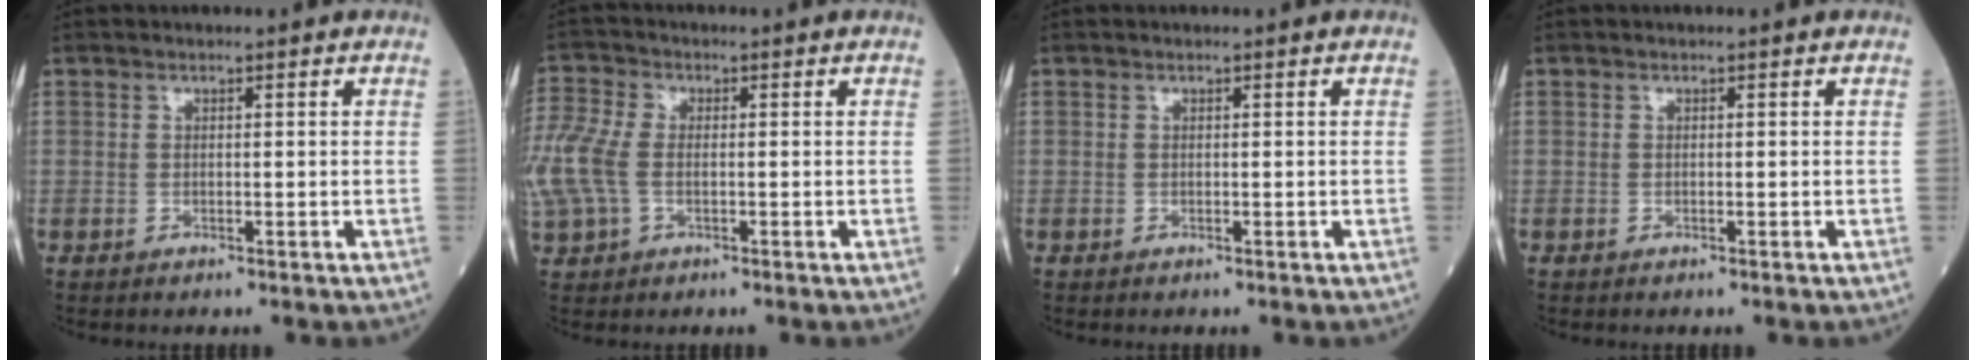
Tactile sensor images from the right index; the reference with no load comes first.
{"total": 13.3, "force": [-0.9, 9.2, 9.7], "torque": [-0.297, 0.018, -0.011]}
{"total": 0.0}
{"total": 0.0}